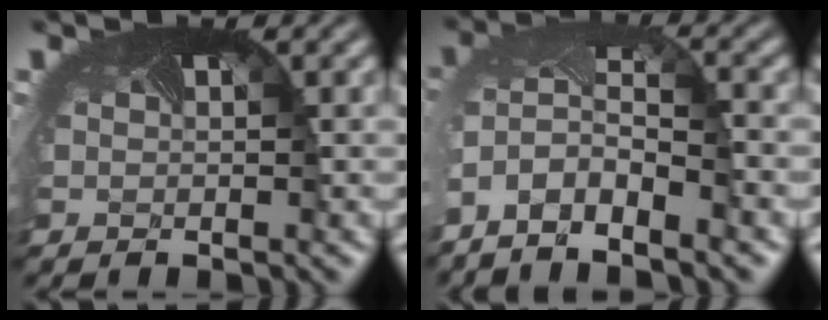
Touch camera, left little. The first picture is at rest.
{"total": 6.8, "force": [-4.8, 2.1, 4.3], "torque": [-0.103, -0.016, -0.084]}